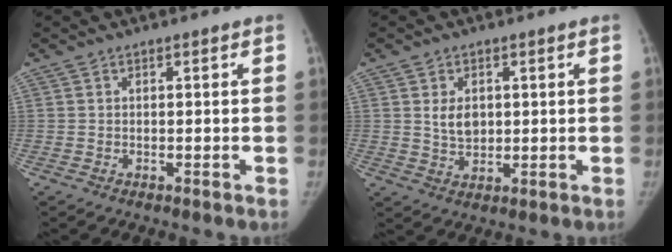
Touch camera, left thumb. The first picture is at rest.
{"total": 4.6, "force": [1.0, 3.2, 3.0], "torque": [-0.036, -0.009, 0.024]}